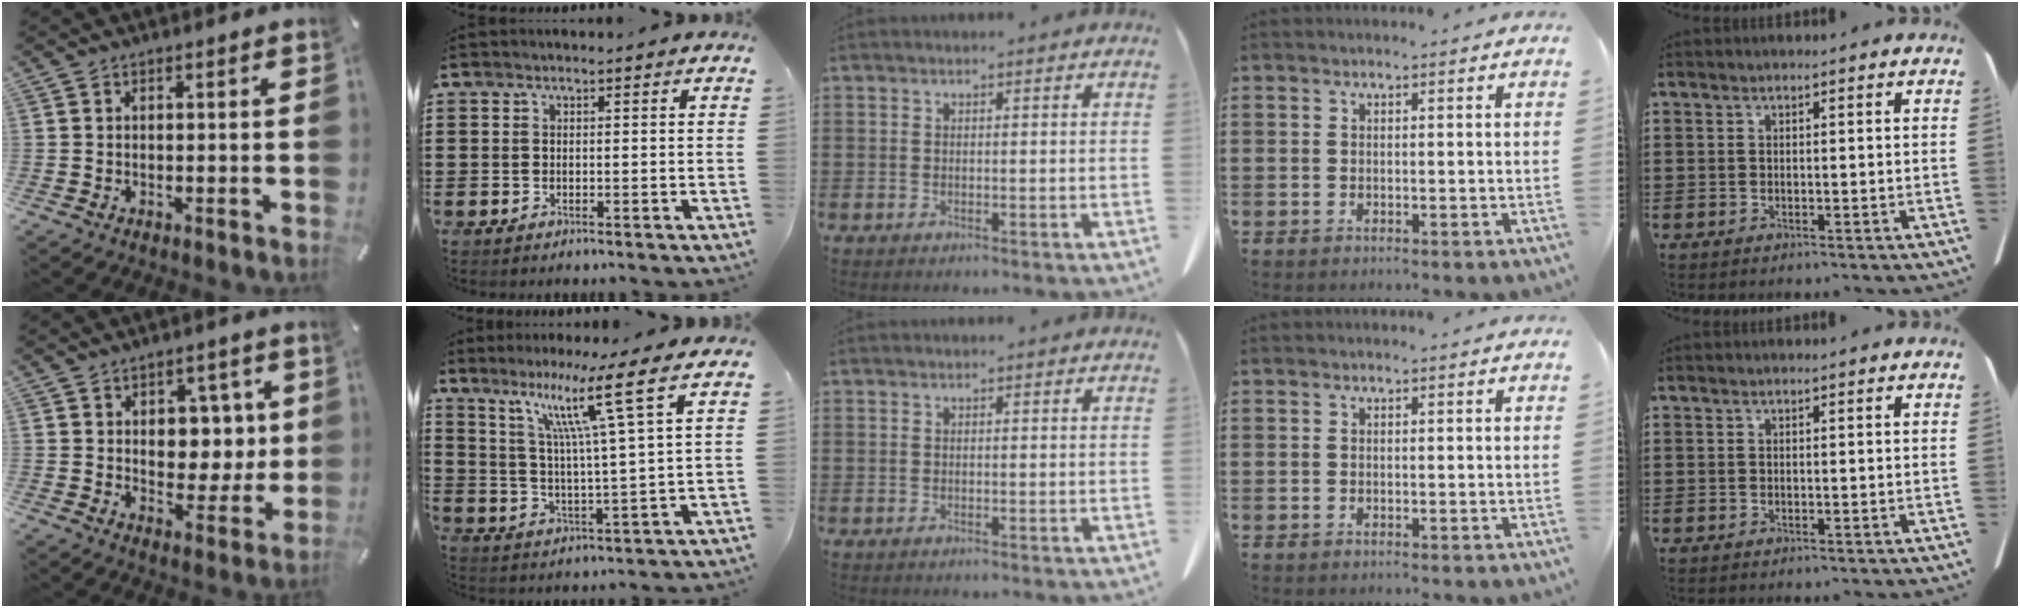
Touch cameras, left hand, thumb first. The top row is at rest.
{"thumb": {"total": 8.0, "force": [2.1, 6.5, 4.1], "torque": [-0.047, -0.006, 0.033]}, "index": {"total": 10.9, "force": [6.9, -0.9, 8.4], "torque": [-0.166, -0.025, 0.104]}}